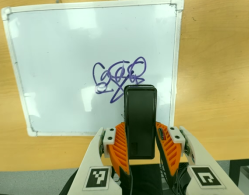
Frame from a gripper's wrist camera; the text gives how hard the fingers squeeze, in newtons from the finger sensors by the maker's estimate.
{"total": 3.7, "left": 2.3, "right": 5.0}